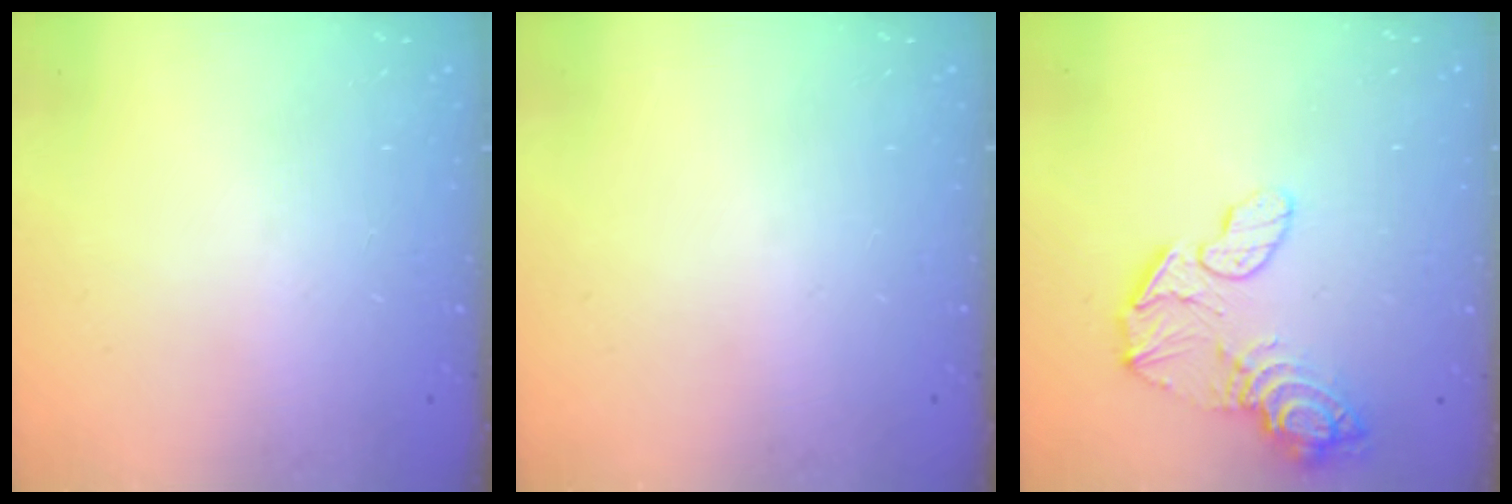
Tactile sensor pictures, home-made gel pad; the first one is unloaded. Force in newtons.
{"total": 0.0}
{"total": 12.6, "press": 12.4, "slide": 2.0}